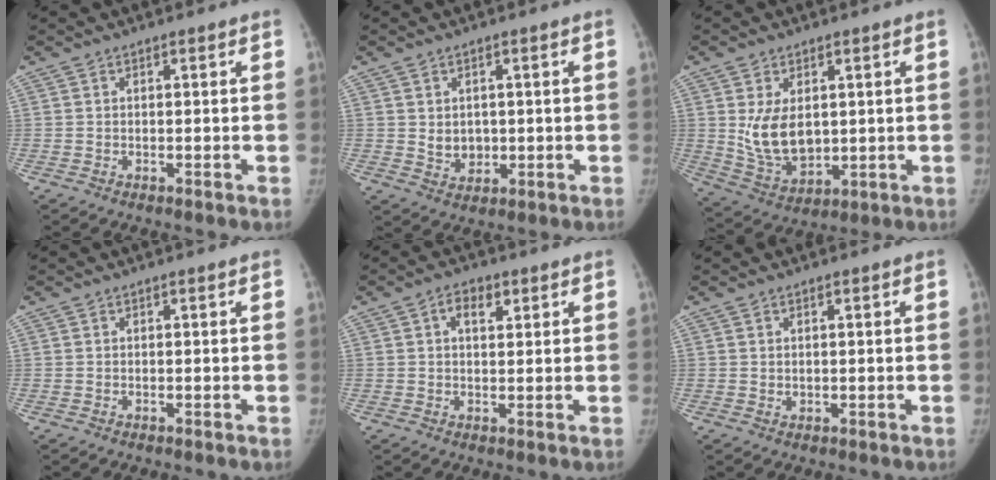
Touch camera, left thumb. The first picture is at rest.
{"total": 4.3, "force": [0.3, 3.5, 2.4], "torque": [-0.022, -0.008, 0.018]}
{"total": 10.5, "force": [1.6, 6.9, 7.7], "torque": [-0.116, -0.018, 0.050]}
{"total": 0.0}
{"total": 4.2, "force": [1.8, 2.5, 2.9], "torque": [-0.033, -0.001, 0.025]}
{"total": 0.9, "force": [0.4, 0.6, 0.5], "torque": [-0.004, -0.004, 0.008]}